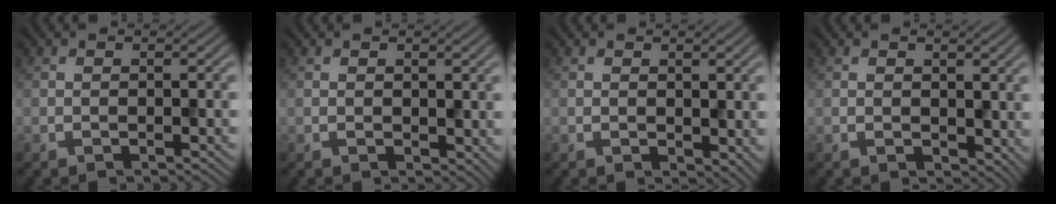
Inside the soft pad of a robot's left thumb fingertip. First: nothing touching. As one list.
[{"total": 1.3, "force": [0.6, 0.9, 0.7], "torque": [-0.010, -0.005, 0.013]}, {"total": 2.2, "force": [0.3, 1.5, 1.6], "torque": [-0.025, -0.007, 0.010]}, {"total": 2.5, "force": [0.9, 1.8, 1.5], "torque": [-0.028, -0.007, 0.018]}]